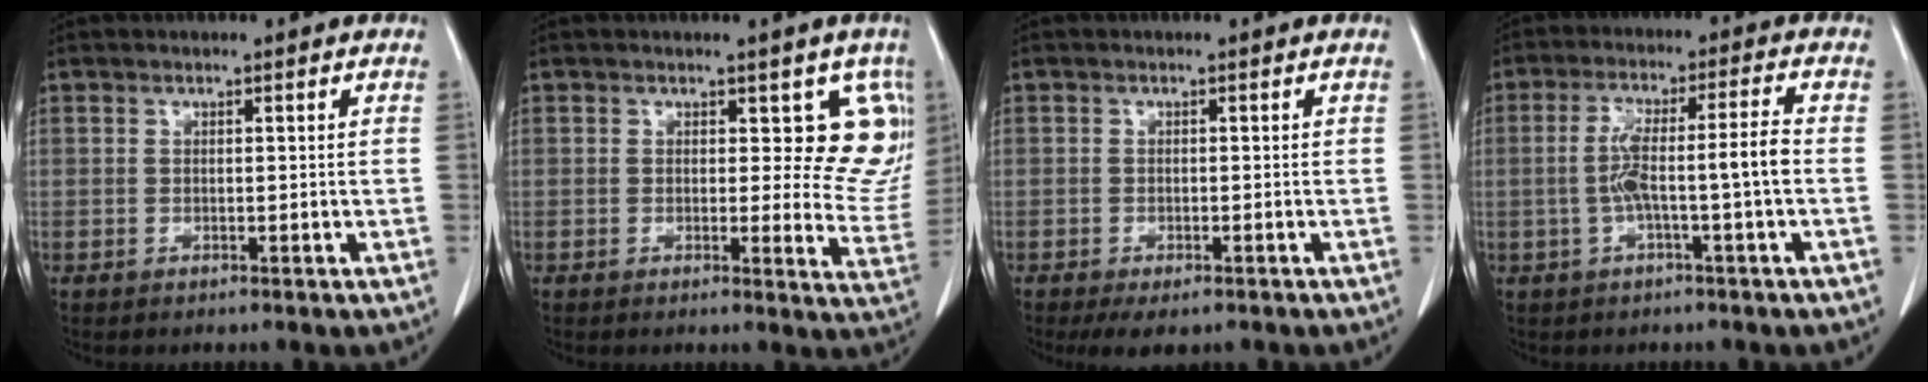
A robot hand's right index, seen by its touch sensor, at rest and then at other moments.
{"total": 8.2, "force": [3.8, 4.5, 5.6], "torque": [-0.034, -0.012, 0.029]}
{"total": 3.7, "force": [-2.6, 1.7, 2.1], "torque": [-0.030, -0.007, -0.035]}
{"total": 7.5, "force": [-1.4, -0.2, 7.3], "torque": [-0.139, 0.023, -0.020]}